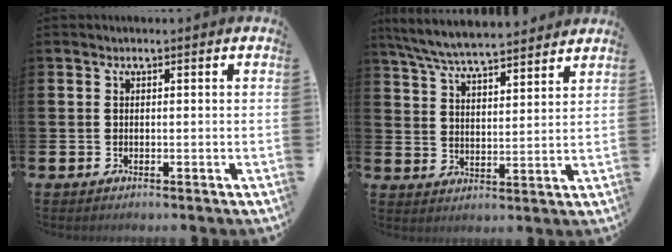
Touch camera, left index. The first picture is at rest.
{"total": 7.0, "force": [6.7, 0.4, 1.8], "torque": [-0.063, -0.038, 0.121]}